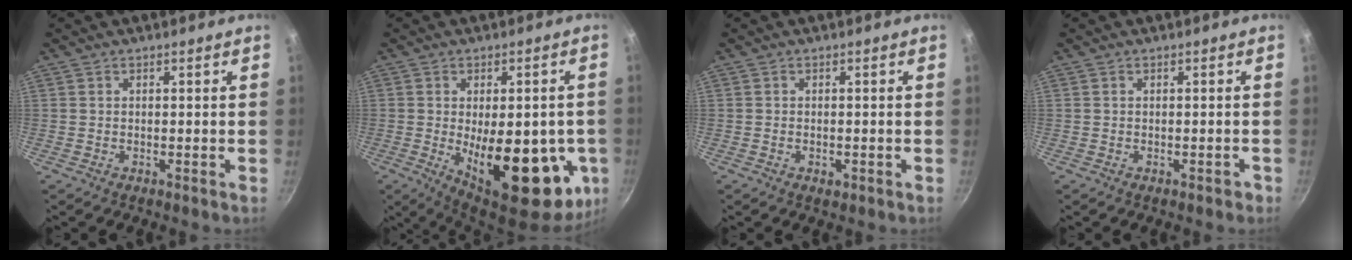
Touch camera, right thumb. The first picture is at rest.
{"total": 23.3, "force": [-4.6, 10.3, 20.4], "torque": [-0.242, -0.019, -0.044]}
{"total": 1.4, "force": [-0.6, 0.9, 0.9], "torque": [-0.013, -0.001, -0.009]}
{"total": 0.8, "force": [-0.5, 0.5, 0.4], "torque": [0.003, 0.013, 0.002]}